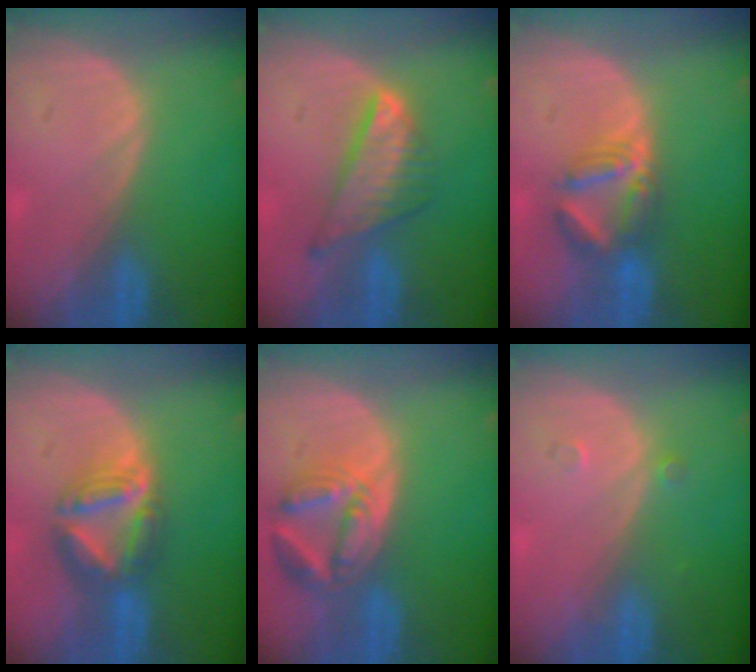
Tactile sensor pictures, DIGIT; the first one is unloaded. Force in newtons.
{"total": 7.8, "press": 6.6, "slide": 4.1}
{"total": 5.9, "press": 5.9, "slide": 0.5}
{"total": 7.4, "press": 6.6, "slide": 3.4}
{"total": 7.9, "press": 7.0, "slide": 3.6}
{"total": 1.2, "press": 1.0, "slide": 0.7}